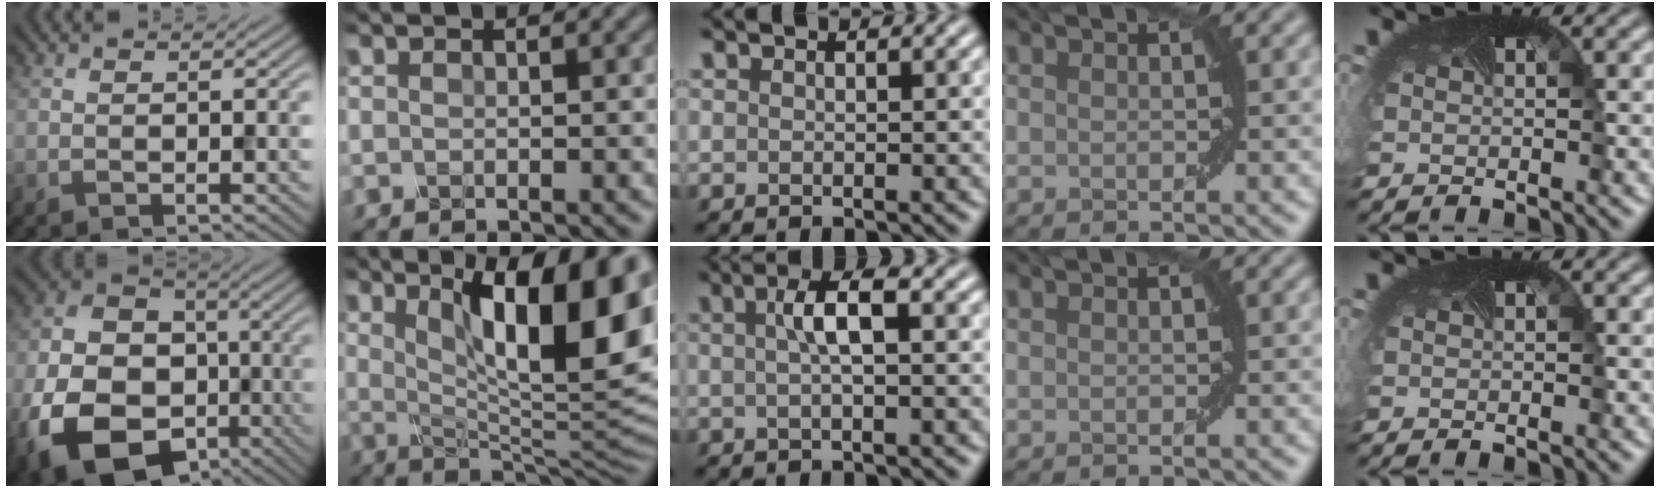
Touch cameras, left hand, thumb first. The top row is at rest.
{"thumb": {"total": 17.3, "force": [-6.4, 13.0, 9.4], "torque": [-0.219, -0.046, -0.114]}, "index": {"total": 15.2, "force": [5.2, 4.8, 13.5], "torque": [-0.176, -0.005, 0.087]}, "middle": {"total": 3.0, "force": [0.4, 0.6, 2.9], "torque": [-0.051, 0.012, 0.004]}}